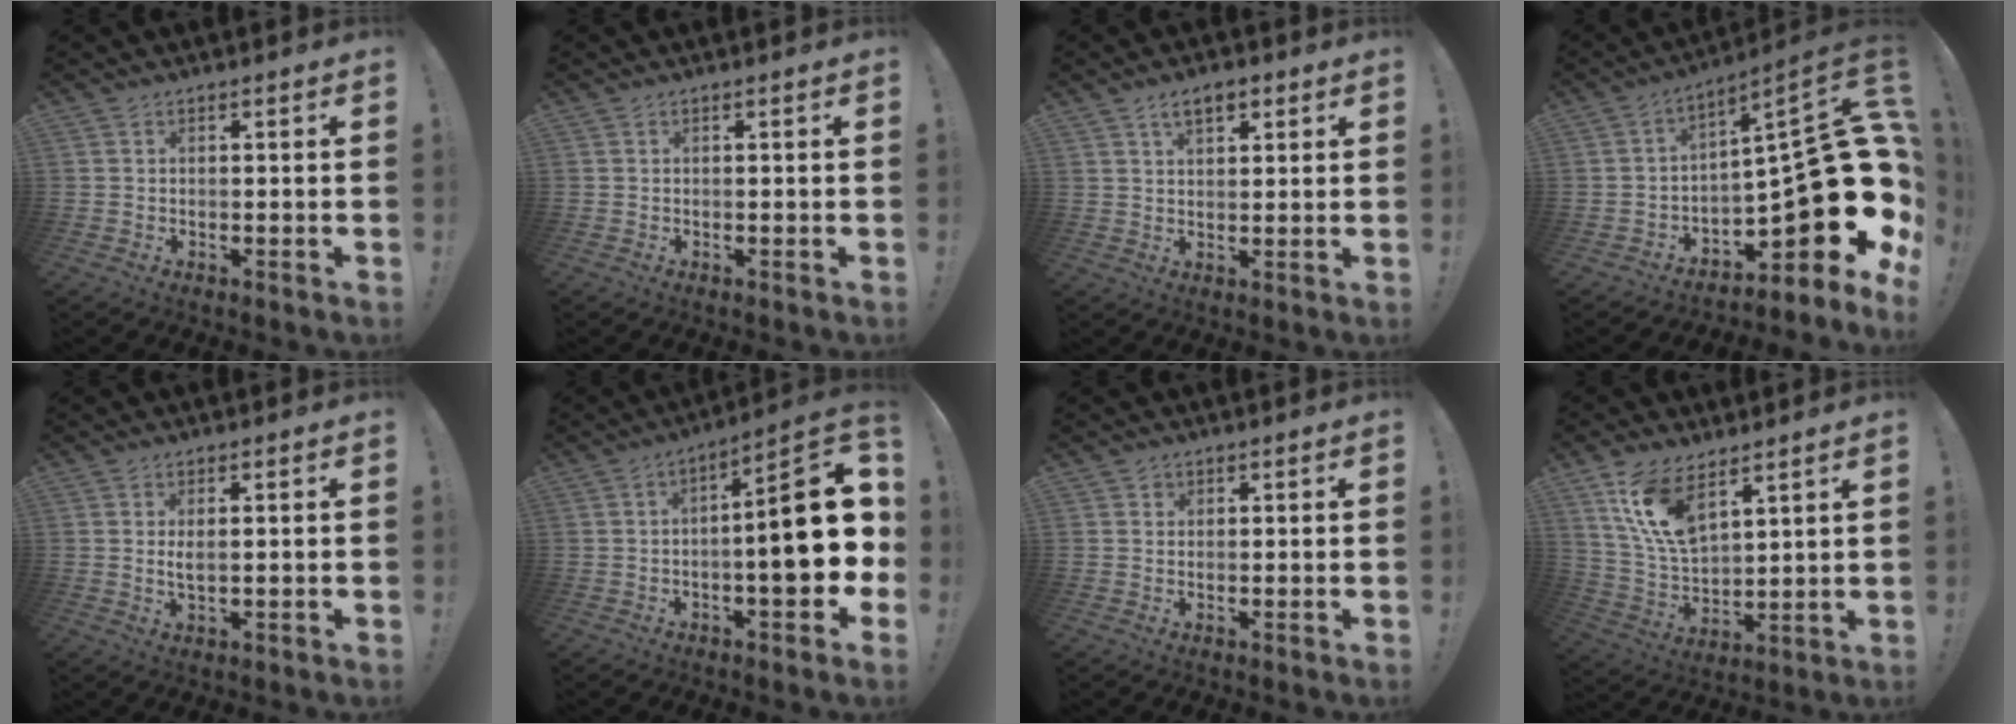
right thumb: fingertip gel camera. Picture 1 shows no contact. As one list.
[{"total": 0.0}, {"total": 5.7, "force": [3.0, 3.2, 3.7], "torque": [-0.054, -0.003, 0.053]}, {"total": 20.7, "force": [-4.0, 7.1, 19.0], "torque": [-0.248, -0.009, -0.050]}, {"total": 2.8, "force": [0.7, 0.9, 2.6], "torque": [-0.035, -0.007, 0.010]}, {"total": 19.2, "force": [-1.3, 5.7, 18.3], "torque": [-0.236, 0.007, -0.020]}, {"total": 1.3, "force": [0.8, 1.0, 0.1], "torque": [0.001, -0.002, 0.014]}, {"total": 13.6, "force": [8.8, 6.2, 8.4], "torque": [-0.179, -0.047, 0.164]}]